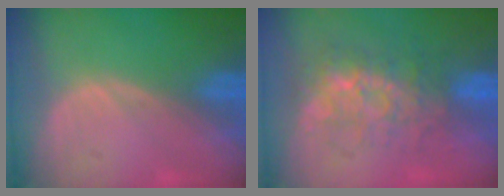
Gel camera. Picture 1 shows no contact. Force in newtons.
{"total": 8.1, "press": 7.5, "slide": 3.2}